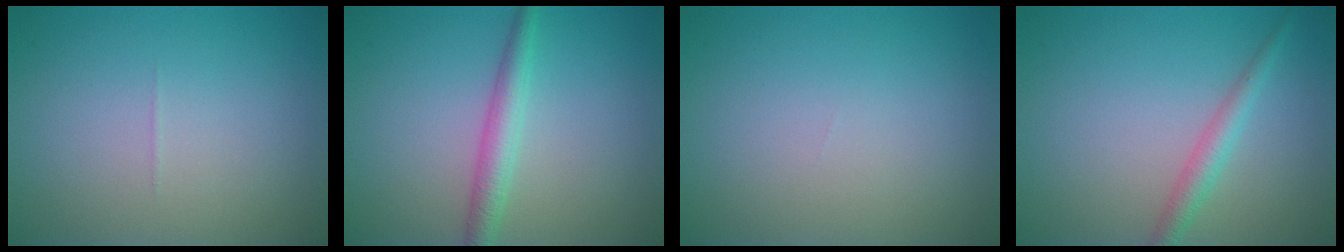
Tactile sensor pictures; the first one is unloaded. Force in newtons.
{"total": 2.7, "press": 2.7, "slide": 0.0}
{"total": 0.0}
{"total": 2.1, "press": 2.1, "slide": 0.1}